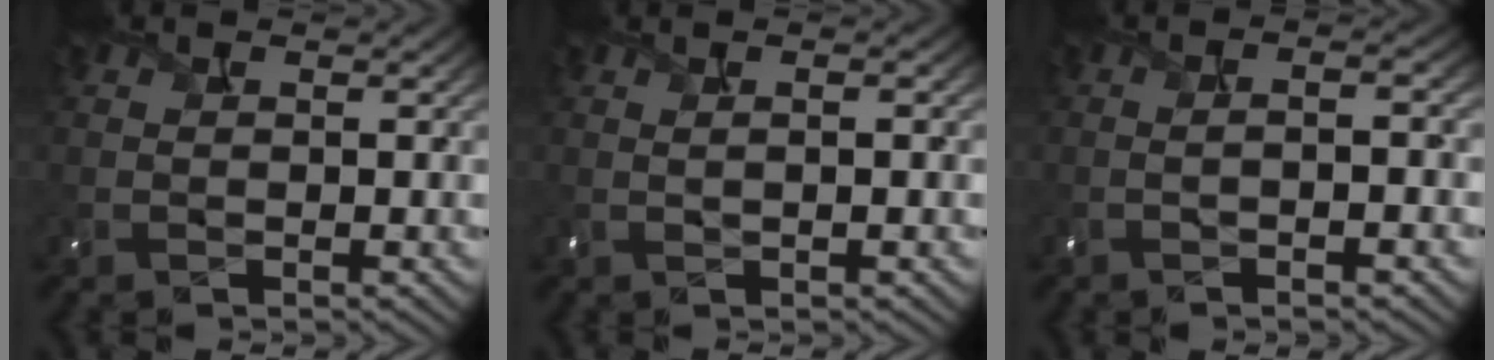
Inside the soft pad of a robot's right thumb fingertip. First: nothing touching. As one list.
[{"total": 1.8, "force": [0.4, 0.2, 1.7], "torque": [-0.023, -0.003, -0.001]}, {"total": 3.7, "force": [-0.9, 0.7, 3.6], "torque": [-0.060, 0.004, -0.020]}]